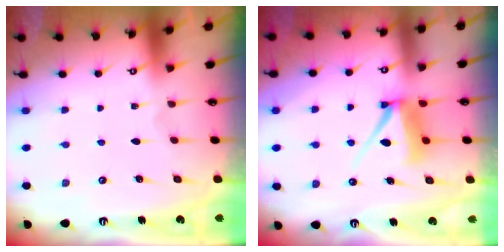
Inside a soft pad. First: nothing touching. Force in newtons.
{"total": 8.2, "press": 8.1, "slide": 0.9}